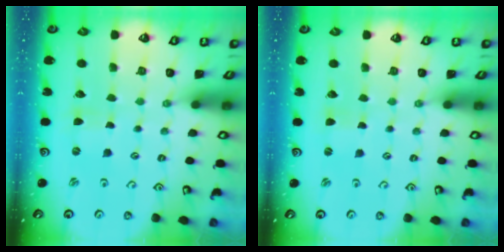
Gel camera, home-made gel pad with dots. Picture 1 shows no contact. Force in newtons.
{"total": 1.2, "press": 1.2, "slide": 0.4}